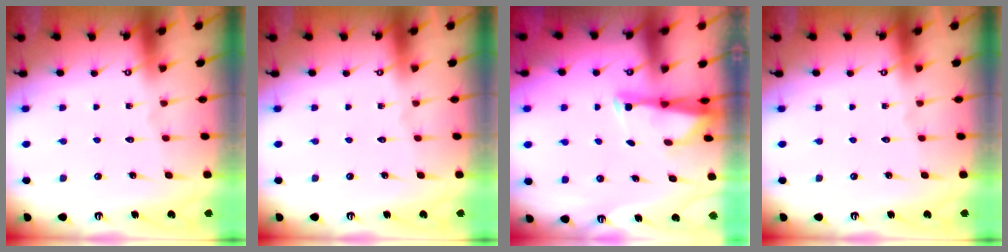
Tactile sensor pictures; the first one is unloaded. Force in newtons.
{"total": 0.0}
{"total": 2.8, "press": 2.8, "slide": 0.6}
{"total": 0.0}